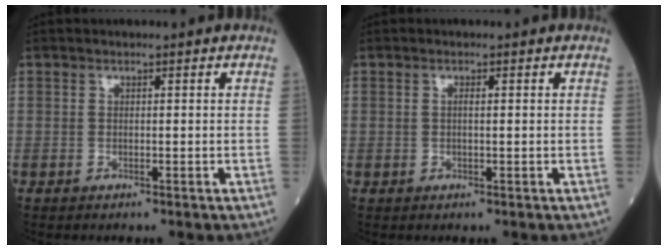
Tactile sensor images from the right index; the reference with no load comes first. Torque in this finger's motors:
{"motor_torque": [0.01, 0.01, -0.09, 0.00]}